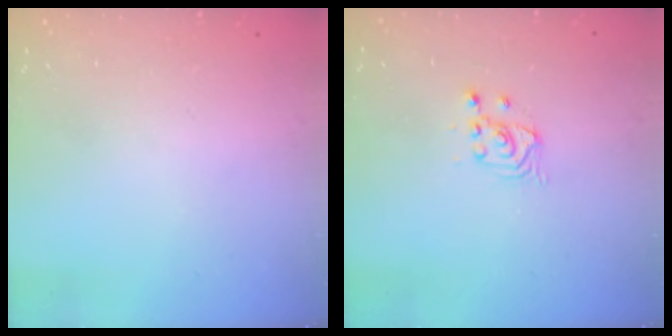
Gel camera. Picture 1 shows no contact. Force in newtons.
{"total": 2.6, "press": 2.6, "slide": 0.1}